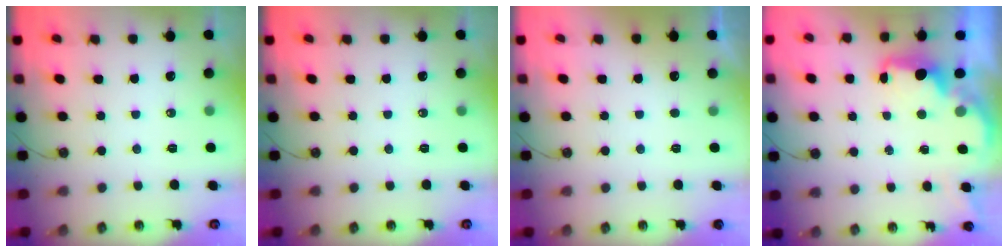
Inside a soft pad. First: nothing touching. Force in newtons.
{"total": 0.0}
{"total": 0.7, "press": 0.4, "slide": 0.6}
{"total": 2.0, "press": 1.9, "slide": 0.7}